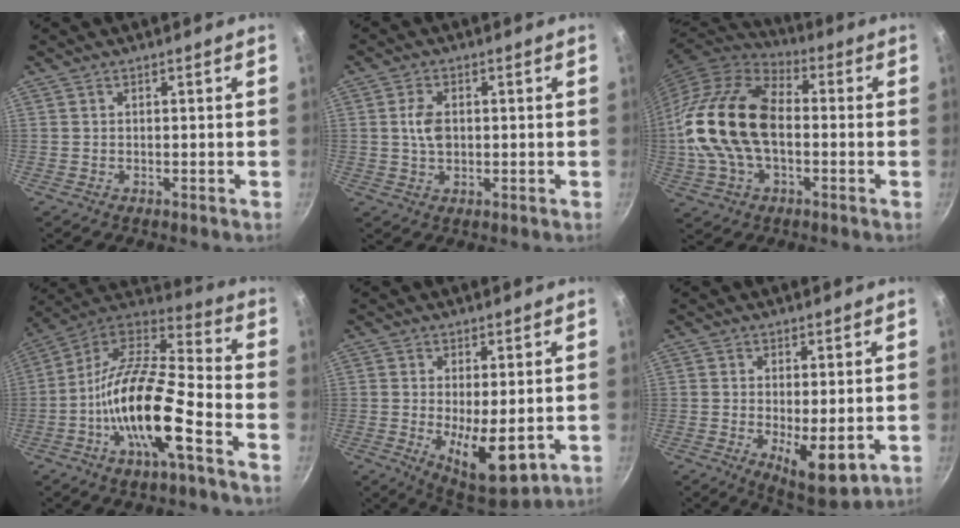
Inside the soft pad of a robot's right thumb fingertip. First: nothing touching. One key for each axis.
{"total": 4.5, "fx": 0.4, "fy": 2.9, "fz": 3.4, "tx": -0.058, "ty": 0.003, "tz": 0.006}
{"total": 20.5, "fx": -1.0, "fy": 12.6, "fz": 16.2, "tx": -0.299, "ty": 0.031, "tz": -0.028}
{"total": 20.1, "fx": -7.7, "fy": 6.3, "fz": 17.5, "tx": -0.311, "ty": 0.050, "tz": -0.160}
{"total": 11.0, "fx": -1.5, "fy": 4.3, "fz": 10.0, "tx": -0.144, "ty": -0.018, "tz": -0.005}
{"total": 8.7, "fx": -1.4, "fy": 3.2, "fz": 8.0, "tx": -0.116, "ty": -0.017, "tz": -0.006}